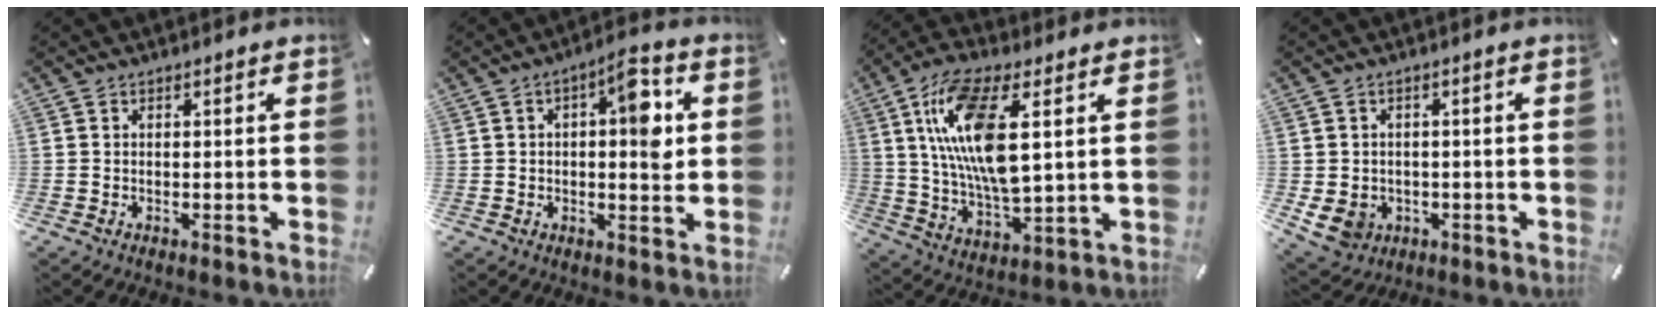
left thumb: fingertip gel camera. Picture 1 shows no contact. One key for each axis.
{"total": 9.8, "fx": 2.0, "fy": 4.2, "fz": 8.6, "tx": -0.103, "ty": -0.008, "tz": 0.025}
{"total": 16.6, "fx": 5.2, "fy": 6.4, "fz": 14.4, "tx": -0.297, "ty": -0.009, "tz": 0.088}
{"total": 5.9, "fx": -1.4, "fy": 5.3, "fz": 2.3, "tx": -0.062, "ty": 0.004, "tz": -0.027}